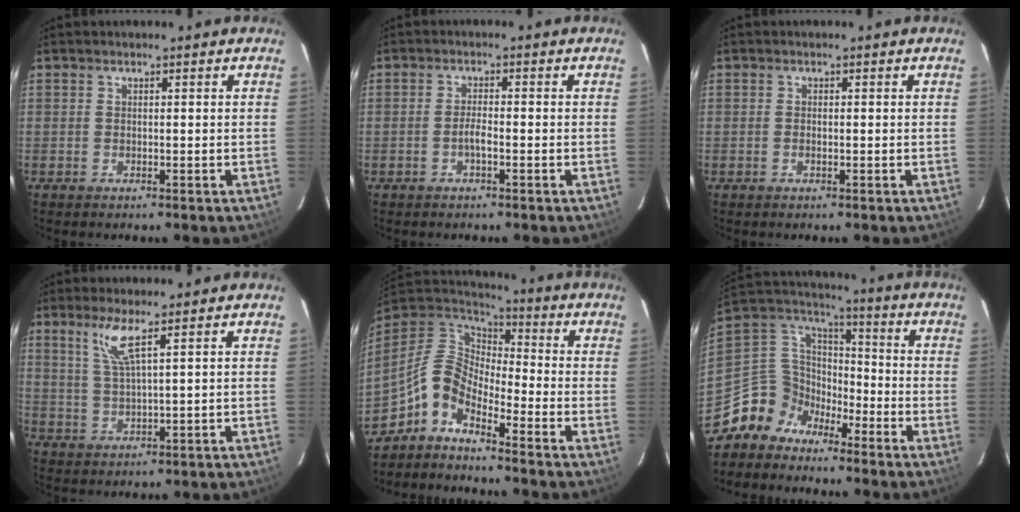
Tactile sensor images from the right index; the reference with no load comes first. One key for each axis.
{"total": 2.1, "fx": -1.1, "fy": 0.3, "fz": 1.8, "tx": -0.037, "ty": 0.003, "tz": -0.022}
{"total": 0.7, "fx": -0.3, "fy": 0.3, "fz": 0.6, "tx": -0.013, "ty": 0.001, "tz": -0.006}
{"total": 5.0, "fx": 2.9, "fy": -0.1, "fz": 4.1, "tx": -0.085, "ty": -0.006, "tz": 0.063}
{"total": 8.3, "fx": -5.9, "fy": 3.2, "fz": 4.9, "tx": -0.100, "ty": 0.023, "tz": -0.139}
{"total": 10.3, "fx": -8.2, "fy": 6.2, "fz": 0.8, "tx": -0.044, "ty": 0.047, "tz": -0.173}